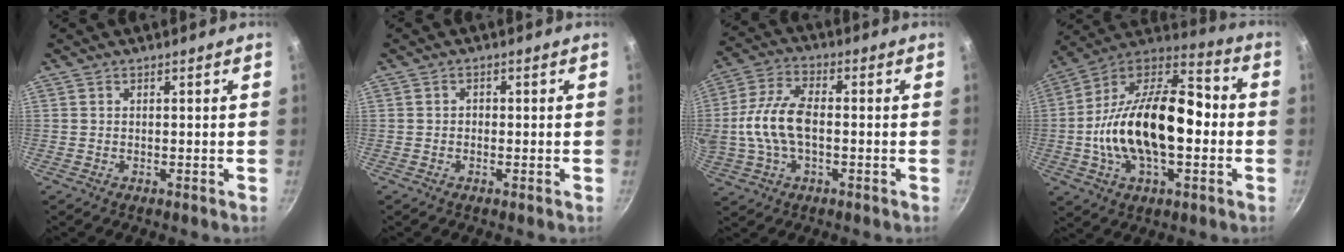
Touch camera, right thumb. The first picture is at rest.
{"total": 0.9, "force": [-0.3, 0.8, 0.3], "torque": [-0.002, 0.002, -0.007]}
{"total": 12.2, "force": [-0.9, 6.6, 10.2], "torque": [-0.205, 0.025, -0.025]}
{"total": 25.2, "force": [-2.1, 13.6, 21.1], "torque": [-0.356, 0.046, -0.051]}